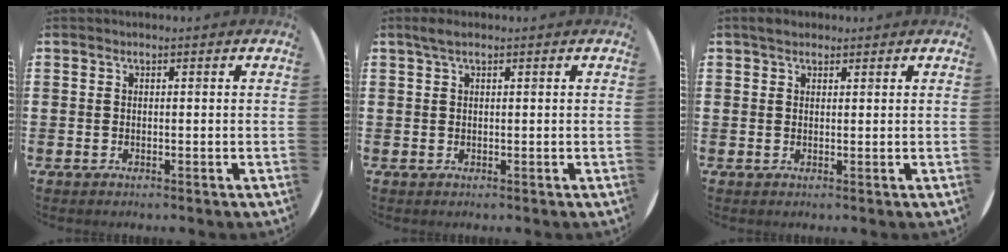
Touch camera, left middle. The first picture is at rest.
{"total": 1.3, "force": [0.9, 0.2, 0.9], "torque": [-0.017, 0.006, 0.014]}
{"total": 1.6, "force": [1.3, 0.8, 0.4], "torque": [0.000, 0.004, 0.022]}